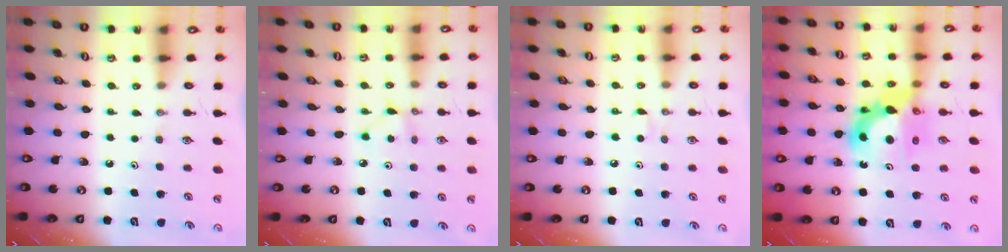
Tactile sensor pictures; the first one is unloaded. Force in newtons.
{"total": 2.3, "press": 2.3, "slide": 0.0}
{"total": 3.3, "press": 3.3, "slide": 0.5}
{"total": 12.7, "press": 12.6, "slide": 1.3}